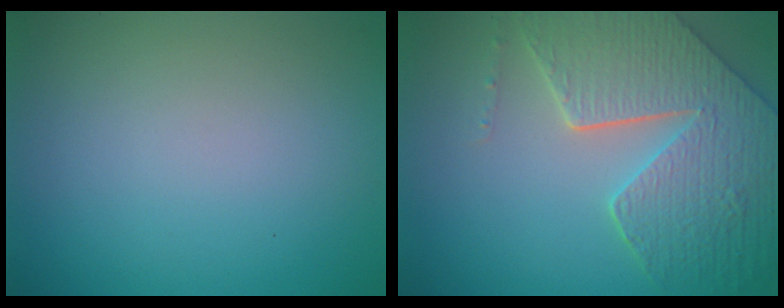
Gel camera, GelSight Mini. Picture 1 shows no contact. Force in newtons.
{"total": 8.0, "press": 6.1, "slide": 5.3}